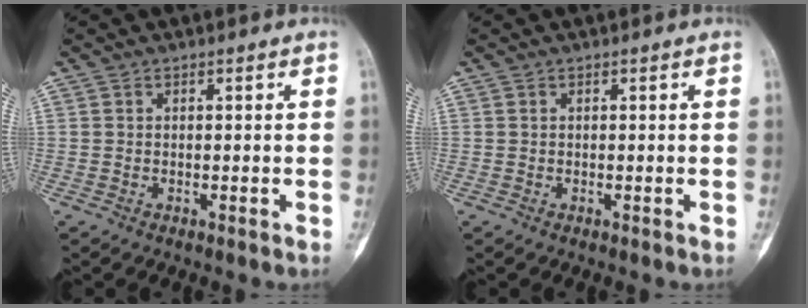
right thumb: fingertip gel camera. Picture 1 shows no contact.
{"total": 0.0}